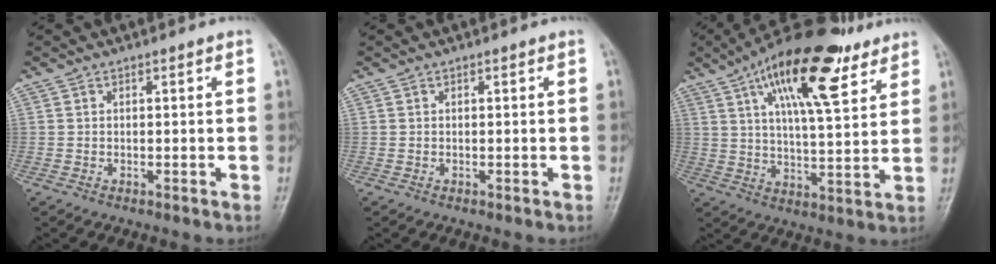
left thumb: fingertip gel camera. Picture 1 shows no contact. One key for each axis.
{"total": 0.0}
{"total": 19.7, "fx": 10.4, "fy": 6.8, "fz": 15.3, "tx": -0.227, "ty": -0.026, "tz": 0.166}